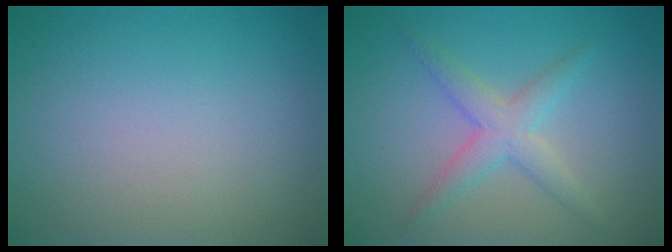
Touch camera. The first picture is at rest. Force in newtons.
{"total": 2.8, "press": 2.8, "slide": 0.1}